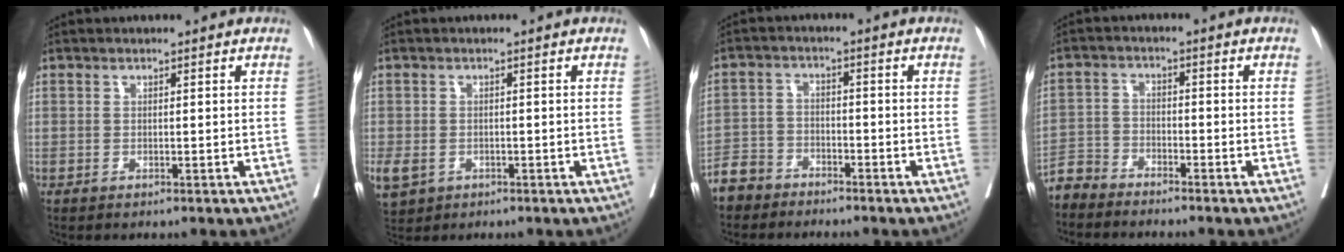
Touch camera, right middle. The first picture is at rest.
{"total": 8.9, "force": [-3.6, 7.2, 3.6], "torque": [-0.116, -0.008, -0.049]}
{"total": 5.2, "force": [-4.6, 2.5, 0.1], "torque": [-0.010, -0.006, -0.095]}
{"total": 4.2, "force": [-4.1, 0.7, -0.4], "torque": [0.006, -0.009, -0.083]}